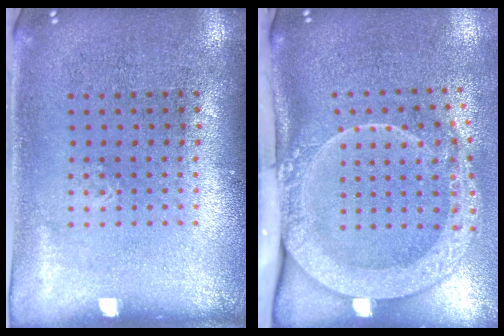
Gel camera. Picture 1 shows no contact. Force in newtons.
{"total": 3.0, "press": 2.1, "slide": 2.1}